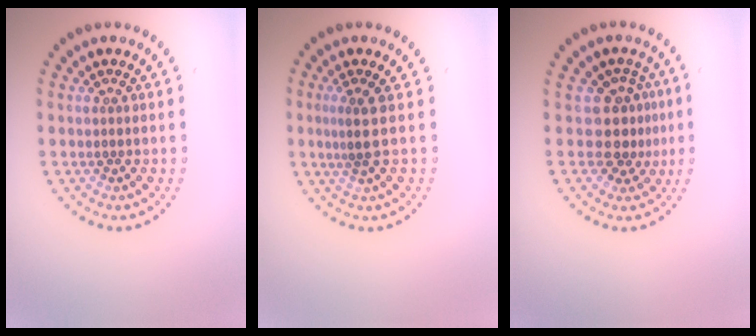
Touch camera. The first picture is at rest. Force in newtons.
{"total": 1.8, "press": 1.2, "slide": 1.4}
{"total": 3.0, "press": 2.1, "slide": 2.1}